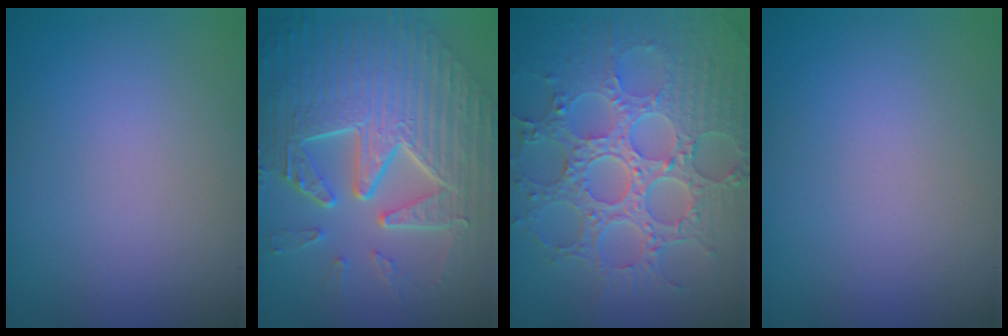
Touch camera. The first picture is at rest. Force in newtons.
{"total": 10.3, "press": 7.0, "slide": 7.5}
{"total": 8.9, "press": 6.5, "slide": 6.1}
{"total": 0.0}